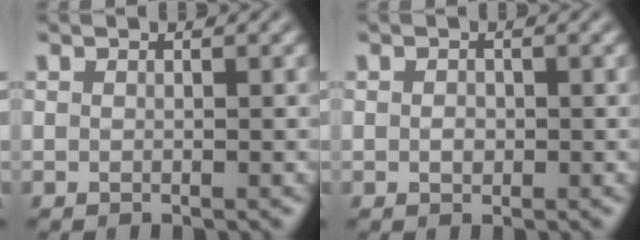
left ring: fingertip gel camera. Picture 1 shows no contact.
{"total": 1.0, "force": [-0.1, 0.7, 0.6], "torque": [-0.011, -0.003, -0.002]}